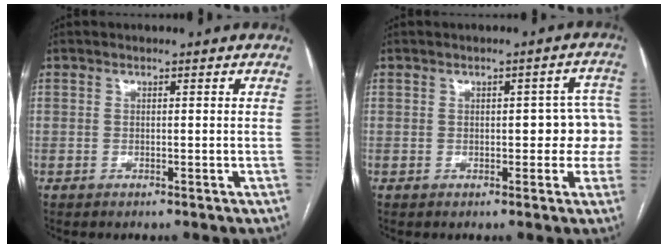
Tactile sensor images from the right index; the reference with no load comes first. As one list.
[{"total": 6.0, "force": [-0.2, 3.0, 5.2], "torque": [-0.040, 0.036, -0.002]}]